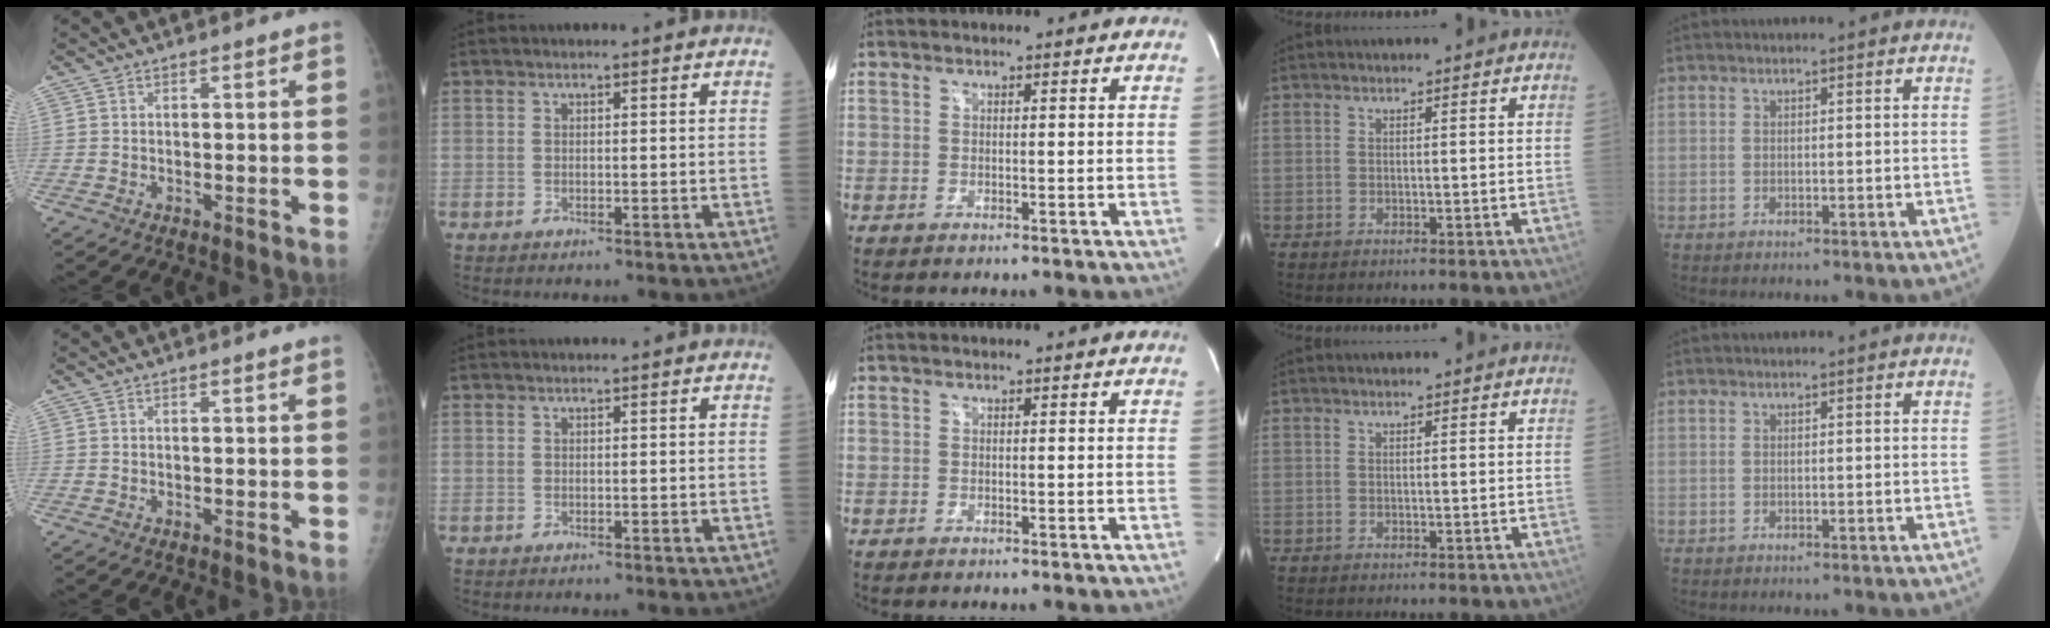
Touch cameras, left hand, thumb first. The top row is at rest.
{}